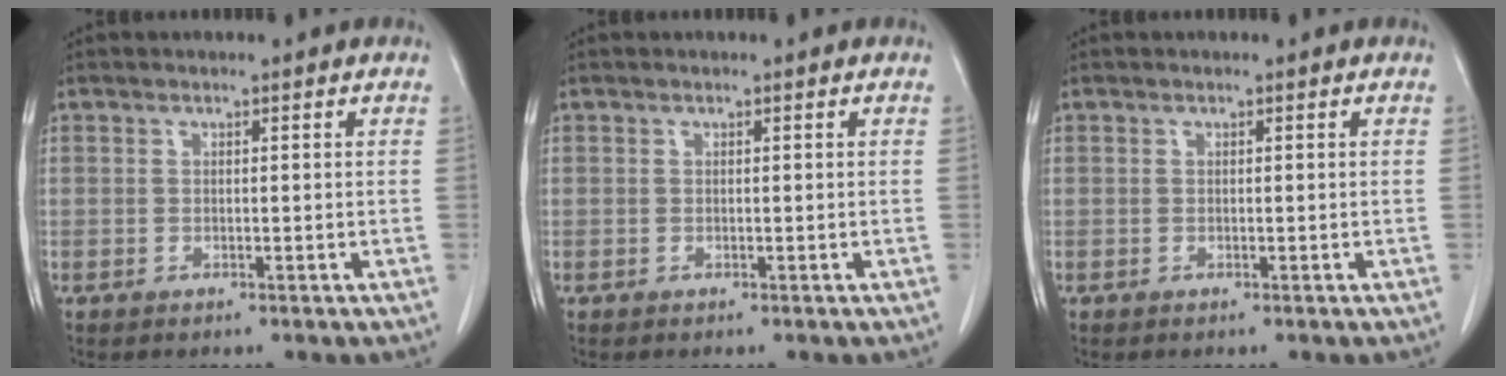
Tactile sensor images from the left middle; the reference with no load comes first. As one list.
[{"total": 0.0}, {"total": 0.0}]